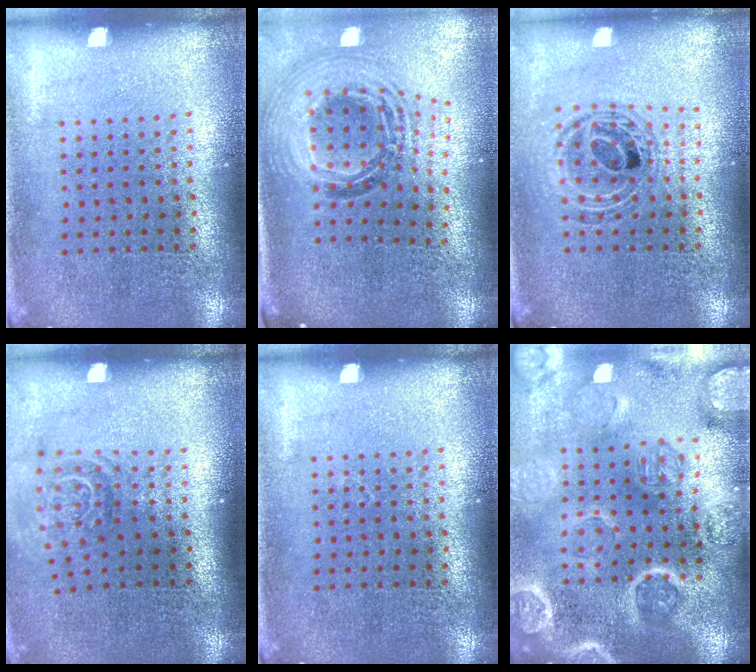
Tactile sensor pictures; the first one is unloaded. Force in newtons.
{"total": 1.9, "press": 1.6, "slide": 1.0}
{"total": 0.9, "press": 0.9, "slide": 0.2}
{"total": 1.6, "press": 1.1, "slide": 1.1}
{"total": 0.0}
{"total": 4.3, "press": 3.9, "slide": 1.8}